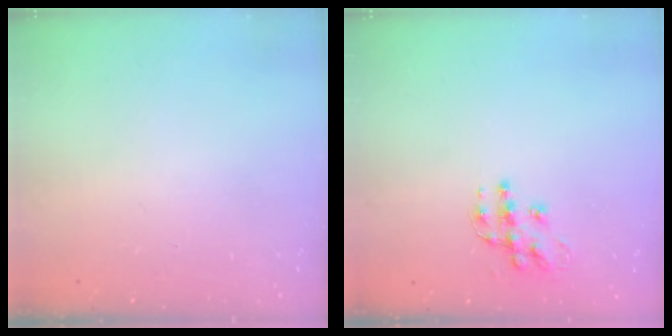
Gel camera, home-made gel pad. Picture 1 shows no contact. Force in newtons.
{"total": 10.7, "press": 10.7, "slide": 0.6}